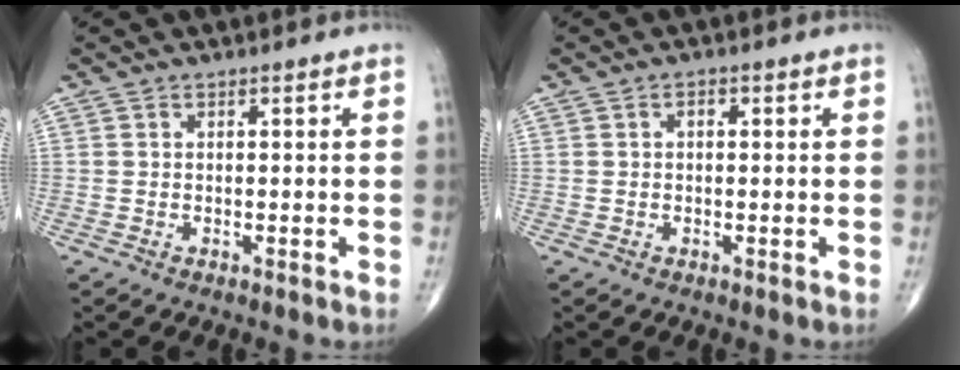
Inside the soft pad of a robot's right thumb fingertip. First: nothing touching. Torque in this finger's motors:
{"motor_torque": [0.30, -0.46, 0.22, 0.06, 0.02]}